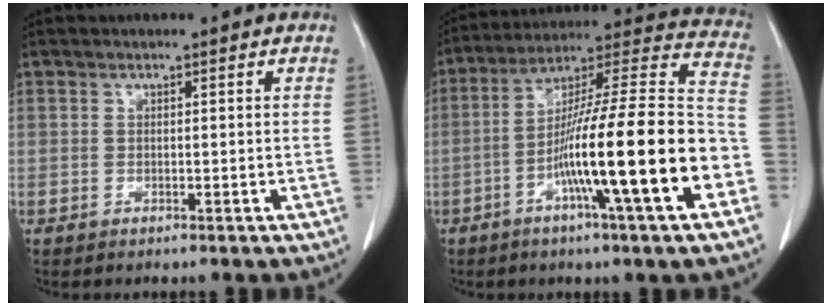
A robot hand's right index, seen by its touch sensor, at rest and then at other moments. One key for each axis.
{"total": 22.6, "fx": -7.4, "fy": 0.1, "fz": 21.3, "tx": -0.301, "ty": -0.002, "tz": -0.127}